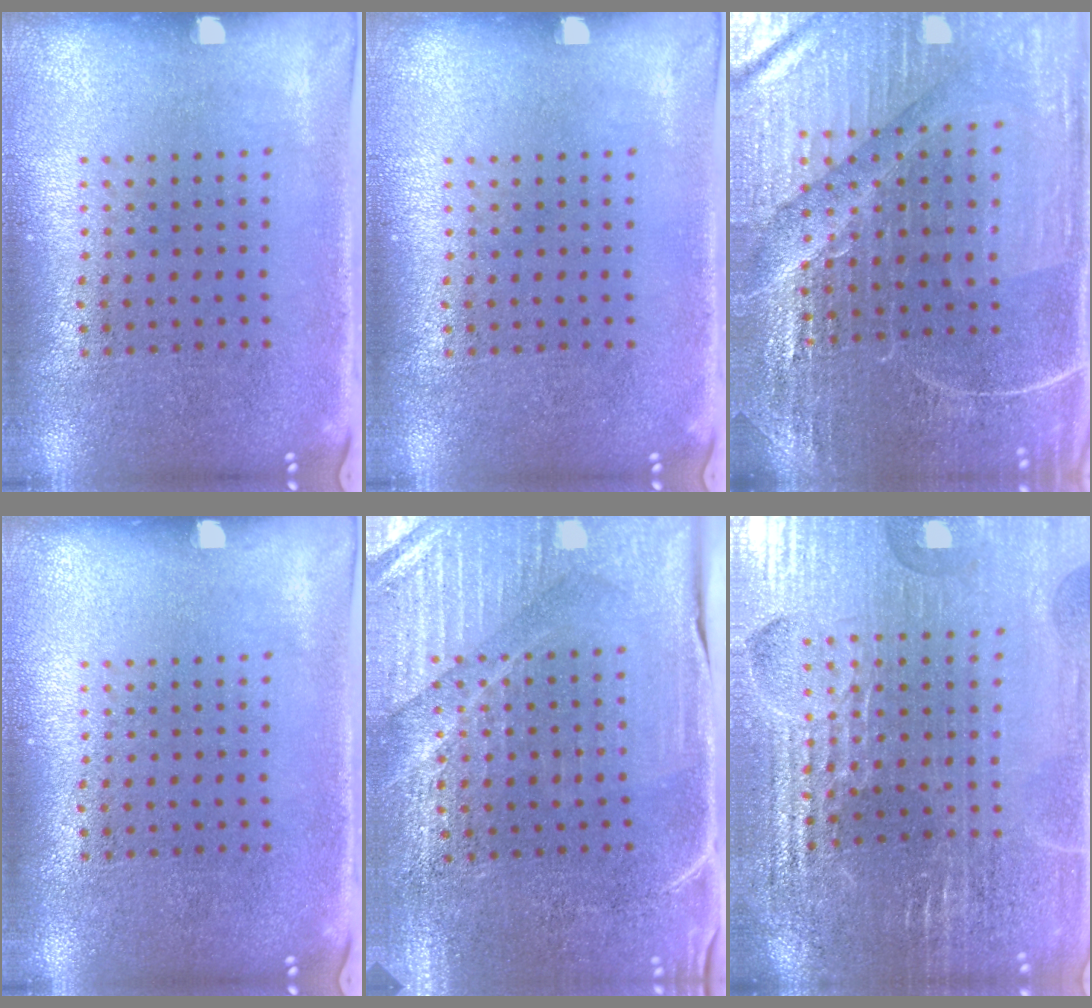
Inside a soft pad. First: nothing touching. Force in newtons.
{"total": 0.0}
{"total": 4.9, "press": 4.7, "slide": 1.5}
{"total": 0.0}
{"total": 3.8, "press": 3.8, "slide": 0.5}
{"total": 4.7, "press": 4.5, "slide": 1.5}